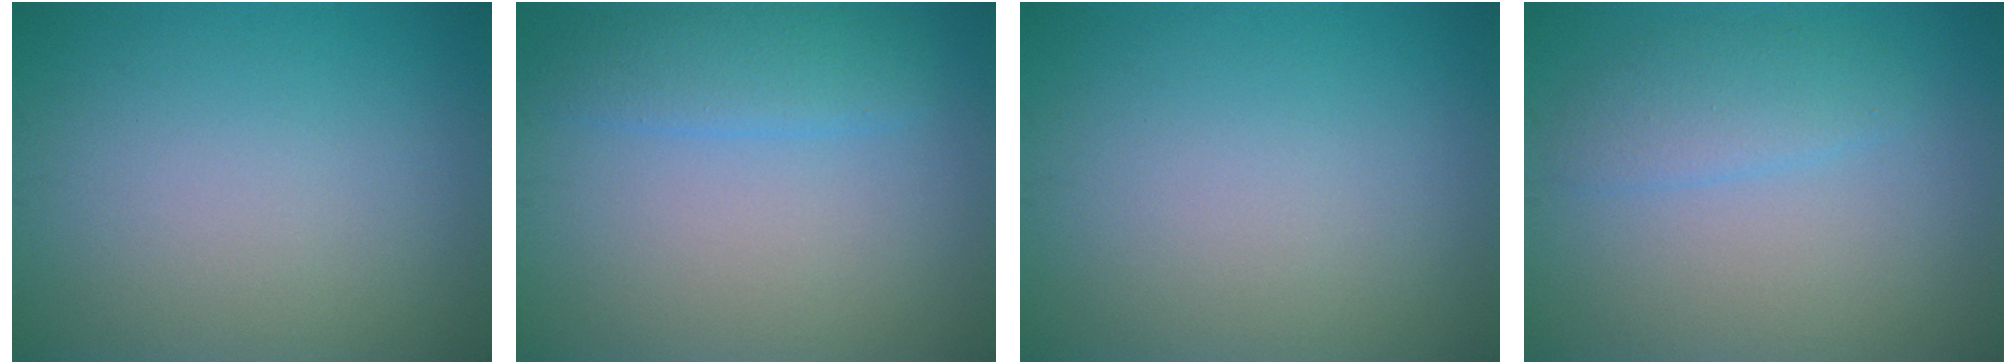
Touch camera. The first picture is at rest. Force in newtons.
{"total": 2.8, "press": 2.8, "slide": 0.3}
{"total": 0.0}
{"total": 2.3, "press": 2.3, "slide": 0.0}